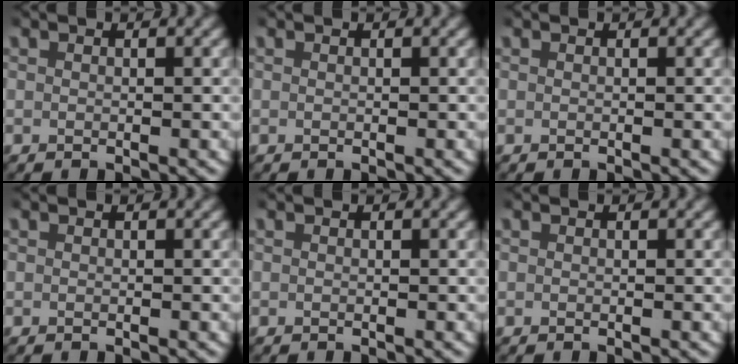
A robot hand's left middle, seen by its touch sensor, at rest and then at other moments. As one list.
[{"total": 0.0}, {"total": 0.0}, {"total": 0.0}, {"total": 0.0}, {"total": 0.0}]